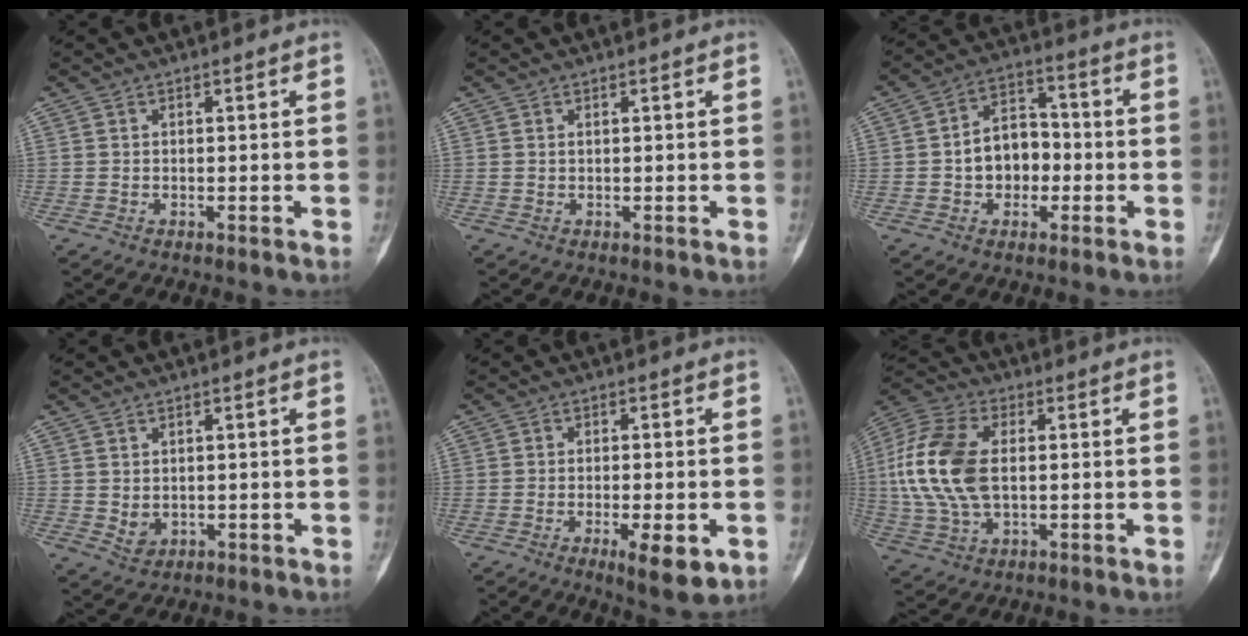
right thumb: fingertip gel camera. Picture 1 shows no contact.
{"total": 0.0}
{"total": 9.3, "force": [-1.2, 7.0, 6.0], "torque": [-0.062, 0.031, -0.028]}
{"total": 2.6, "force": [0.1, 2.1, 1.5], "torque": [-0.020, -0.004, 0.012]}
{"total": 7.9, "force": [-2.9, 2.3, 6.9], "torque": [-0.102, -0.007, -0.038]}
{"total": 16.2, "force": [1.0, 9.7, 12.9], "torque": [-0.276, 0.015, 0.019]}